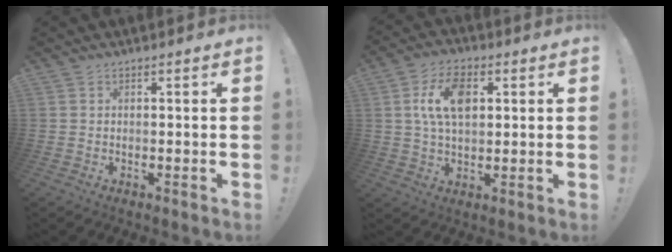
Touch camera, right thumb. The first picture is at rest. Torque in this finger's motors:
{"motor_torque": [1.09, 1.57, 0.87, -0.63, 0.34]}